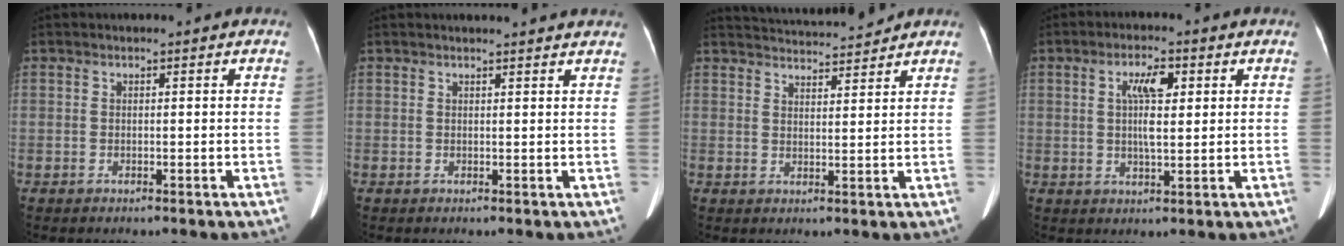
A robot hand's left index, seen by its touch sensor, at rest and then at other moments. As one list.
[{"total": 4.6, "force": [4.4, 0.0, 1.1], "torque": [-0.013, 0.010, 0.041]}, {"total": 8.9, "force": [8.7, 0.3, 1.8], "torque": [-0.033, 0.016, 0.128]}, {"total": 5.6, "force": [1.5, 1.3, 5.2], "torque": [-0.101, 0.008, 0.028]}]